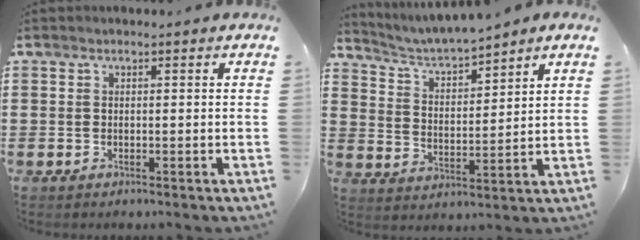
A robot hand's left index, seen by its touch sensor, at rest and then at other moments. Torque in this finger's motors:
{"motor_torque": [0.83, -1.31, 0.08, 0.04]}